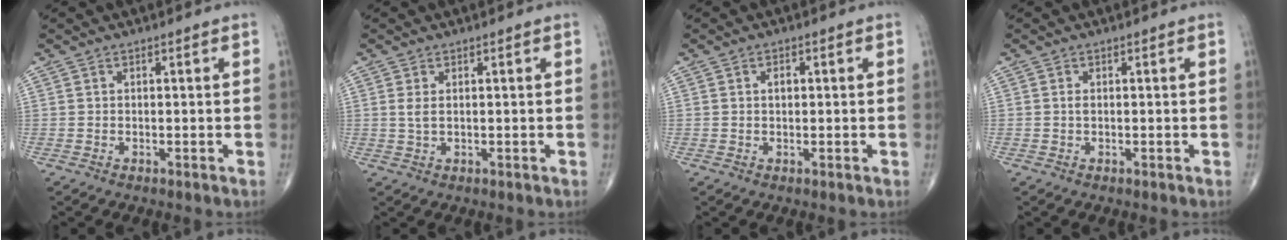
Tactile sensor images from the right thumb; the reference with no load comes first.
{"total": 1.7, "force": [0.5, 0.7, 1.5], "torque": [-0.036, 0.001, 0.015]}
{"total": 1.5, "force": [0.3, 0.9, 1.1], "torque": [-0.014, 0.003, 0.003]}
{"total": 0.5, "force": [0.0, 0.3, 0.5], "torque": [-0.010, 0.000, 0.000]}